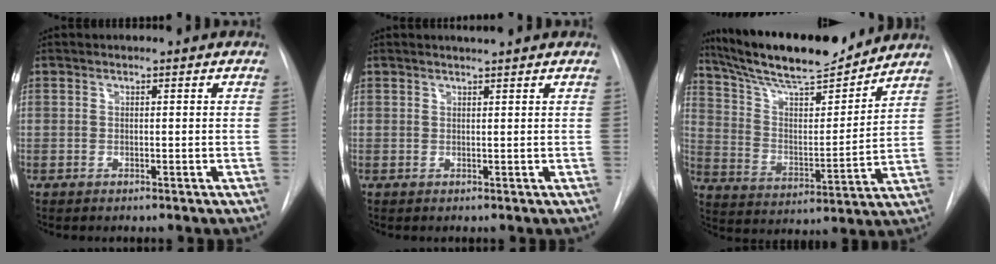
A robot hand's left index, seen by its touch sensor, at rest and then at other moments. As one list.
[{"total": 1.7, "force": [1.6, -0.3, 0.5], "torque": [-0.009, 0.005, 0.026]}, {"total": 18.6, "force": [16.6, 2.5, 8.0], "torque": [-0.143, 0.001, 0.276]}]